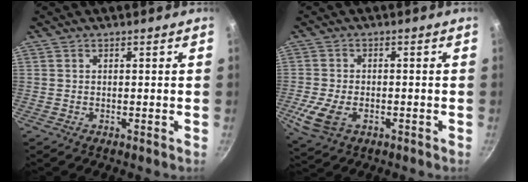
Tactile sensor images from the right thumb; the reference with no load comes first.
{"total": 7.6, "force": [-2.4, 4.7, 5.5], "torque": [-0.118, -0.004, -0.042]}